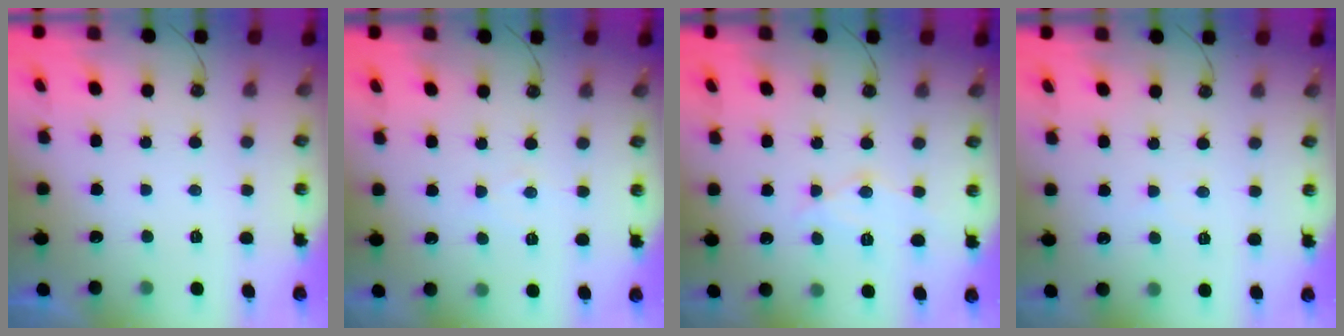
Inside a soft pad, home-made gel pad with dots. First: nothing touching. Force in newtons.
{"total": 3.9, "press": 3.8, "slide": 0.7}
{"total": 9.7, "press": 9.6, "slide": 0.9}
{"total": 1.8, "press": 1.8, "slide": 0.4}